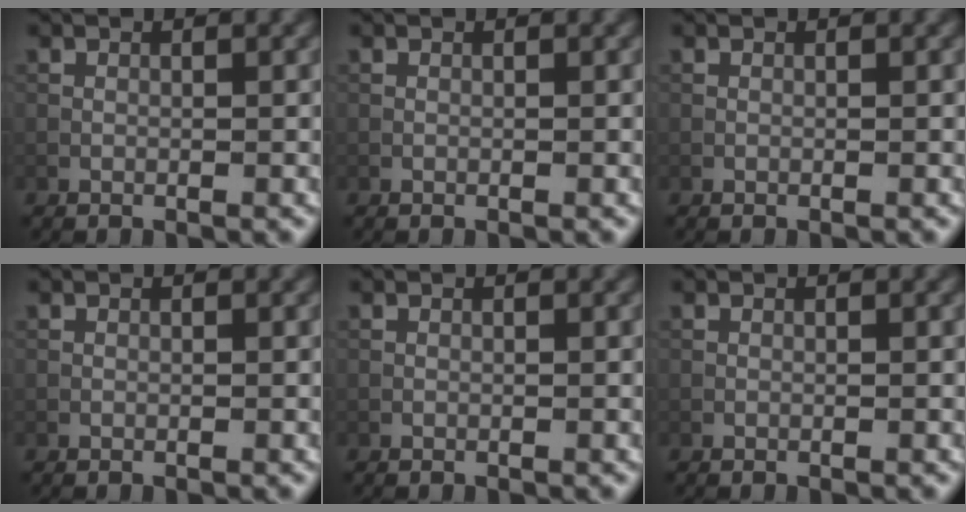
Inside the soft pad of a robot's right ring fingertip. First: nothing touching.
{"total": 0.0}
{"total": 0.0}
{"total": 0.0}
{"total": 0.0}
{"total": 0.0}